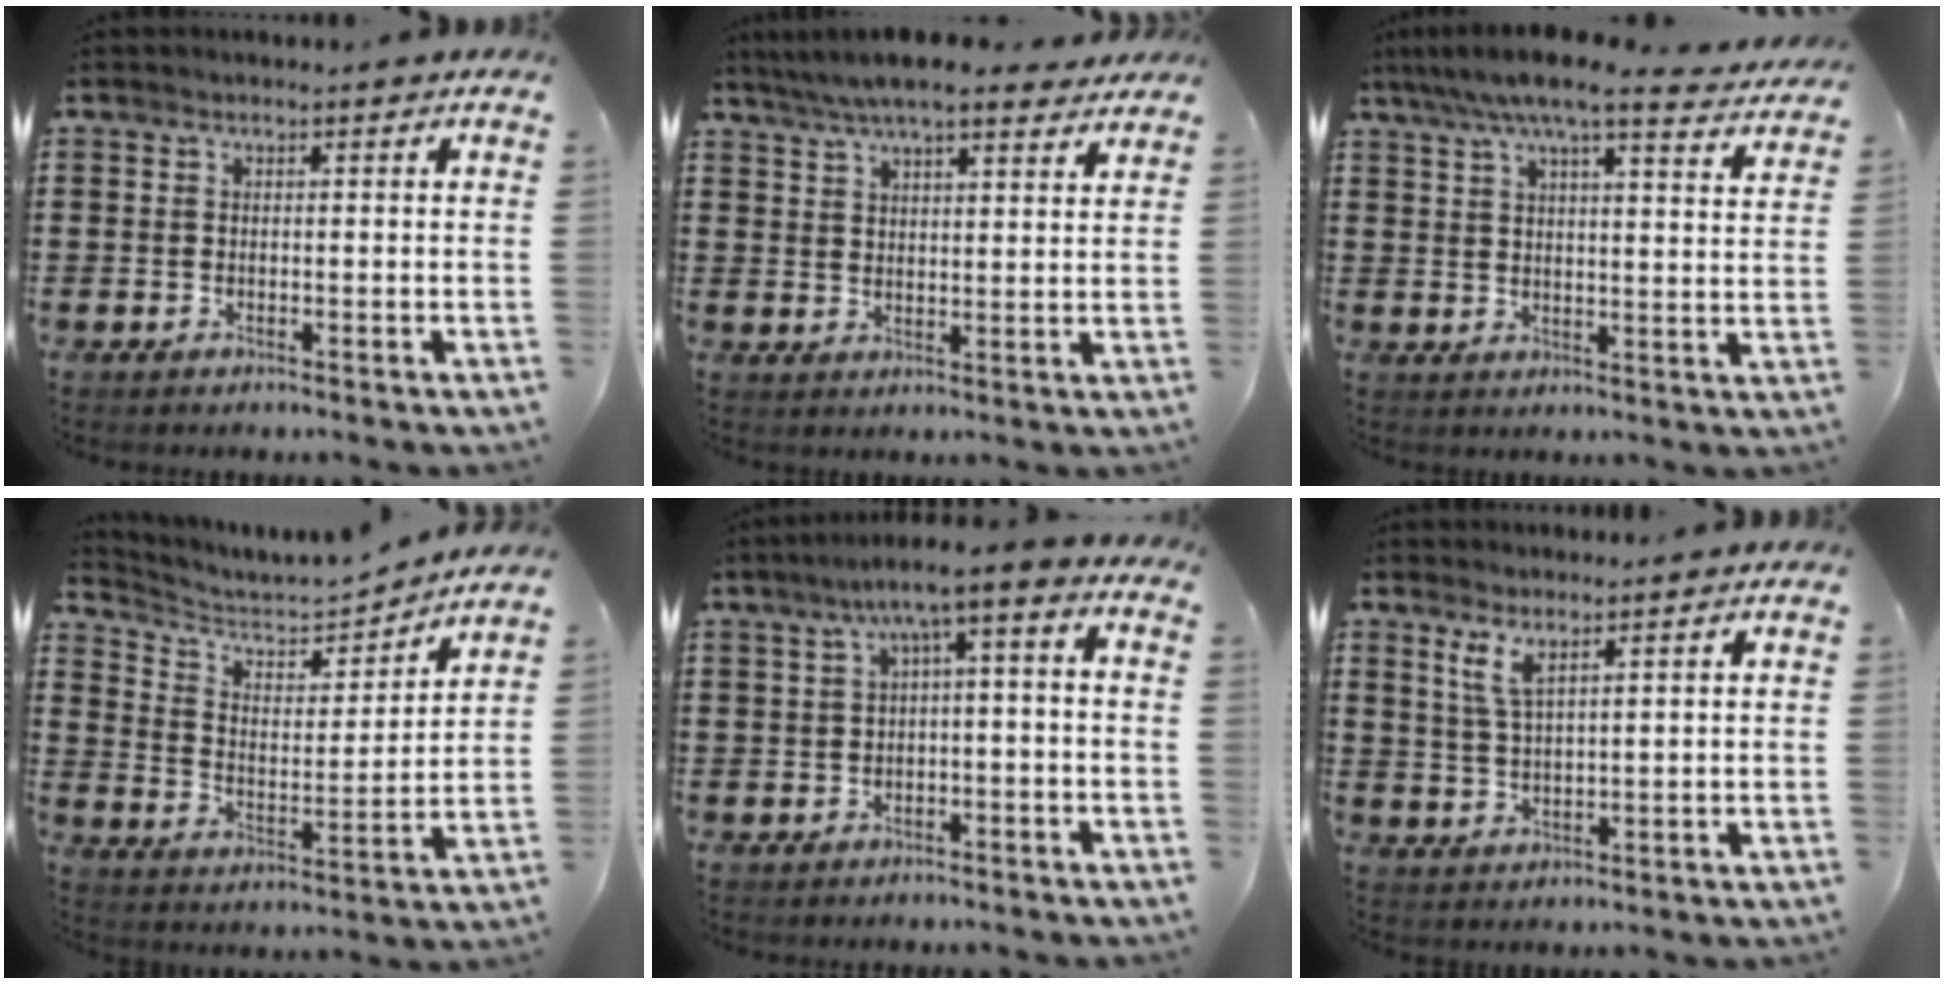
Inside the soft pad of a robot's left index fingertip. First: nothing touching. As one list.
[{"total": 6.4, "force": [5.8, 0.9, 2.7], "torque": [-0.069, -0.013, 0.105]}, {"total": 7.8, "force": [6.6, 0.3, 4.1], "torque": [-0.092, -0.030, 0.113]}, {"total": 4.8, "force": [4.2, 1.7, 1.6], "torque": [-0.055, -0.027, 0.065]}, {"total": 3.8, "force": [-1.1, 0.4, 3.7], "torque": [-0.074, -0.005, -0.031]}, {"total": 3.7, "force": [2.6, 0.6, 2.6], "torque": [-0.059, 0.000, 0.047]}]